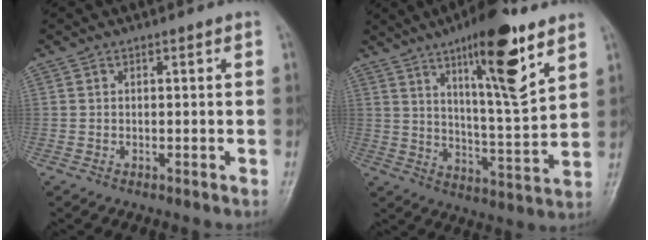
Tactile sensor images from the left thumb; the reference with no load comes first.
{"total": 16.3, "force": [9.4, 3.3, 13.0], "torque": [-0.189, -0.057, 0.153]}